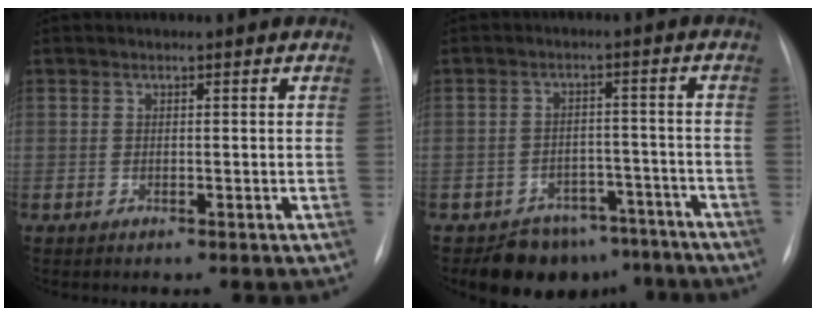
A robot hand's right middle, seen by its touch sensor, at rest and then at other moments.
{"total": 9.6, "force": [-7.7, 5.5, 1.5], "torque": [0.003, 0.028, -0.100]}